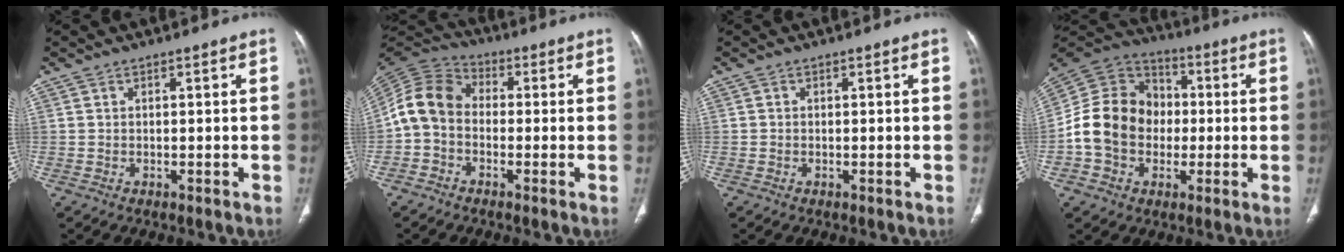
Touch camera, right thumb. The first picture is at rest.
{"total": 9.1, "force": [-1.2, 7.2, 5.6], "torque": [-0.103, 0.029, -0.040]}
{"total": 0.0}
{"total": 15.9, "force": [-1.8, 13.4, 8.5], "torque": [-0.128, 0.034, -0.040]}